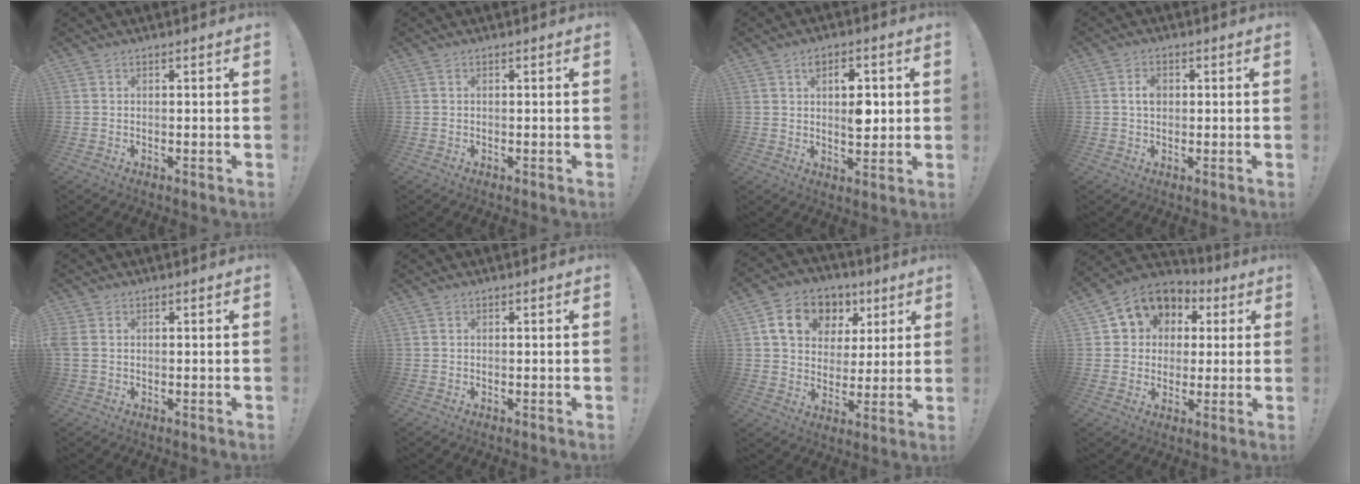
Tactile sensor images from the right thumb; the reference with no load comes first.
{"total": 0.0}
{"total": 8.0, "force": [1.4, 4.8, 6.2], "torque": [-0.080, -0.001, 0.021]}
{"total": 3.4, "force": [0.3, 2.4, 2.4], "torque": [-0.035, 0.003, 0.002]}
{"total": 2.0, "force": [0.5, 1.5, 1.2], "torque": [-0.040, 0.005, 0.009]}
{"total": 0.0}
{"total": 14.1, "force": [6.0, 10.9, 6.6], "torque": [-0.096, -0.018, 0.117]}
{"total": 10.1, "force": [3.8, 8.8, 3.2], "torque": [-0.049, -0.023, 0.076]}